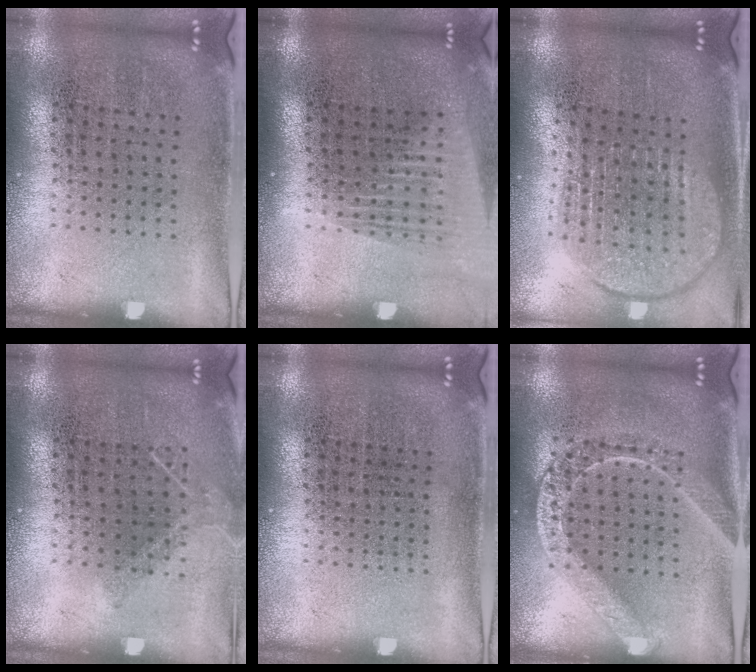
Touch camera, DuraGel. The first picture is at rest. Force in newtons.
{"total": 1.4, "press": 1.2, "slide": 0.7}
{"total": 1.8, "press": 1.5, "slide": 1.0}
{"total": 0.8, "press": 0.8, "slide": 0.2}
{"total": 0.0}
{"total": 1.8, "press": 1.7, "slide": 0.6}